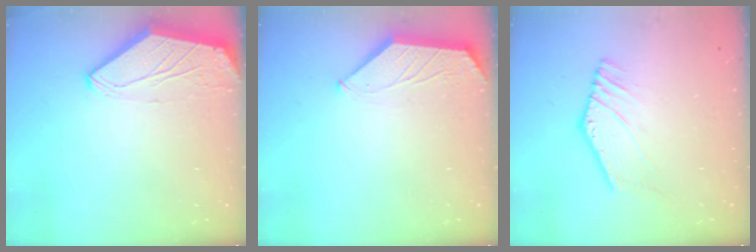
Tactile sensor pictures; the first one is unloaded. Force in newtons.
{"total": 1.6, "press": 1.5, "slide": 0.3}
{"total": 0.9, "press": 0.4, "slide": 0.8}